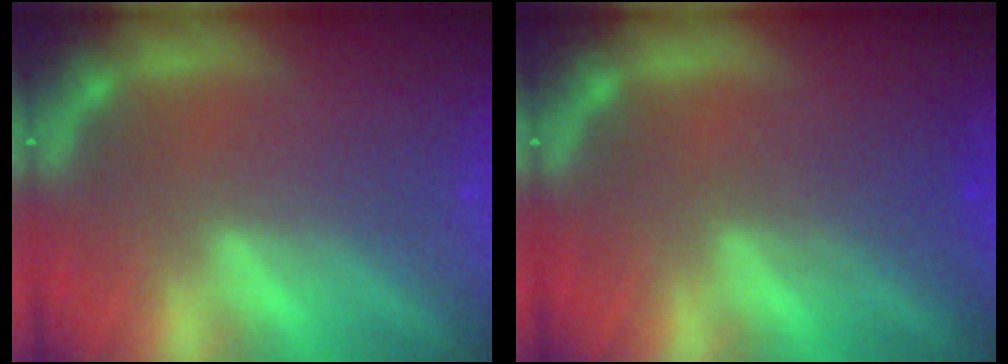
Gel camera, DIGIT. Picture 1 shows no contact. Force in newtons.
{"total": 2.4}